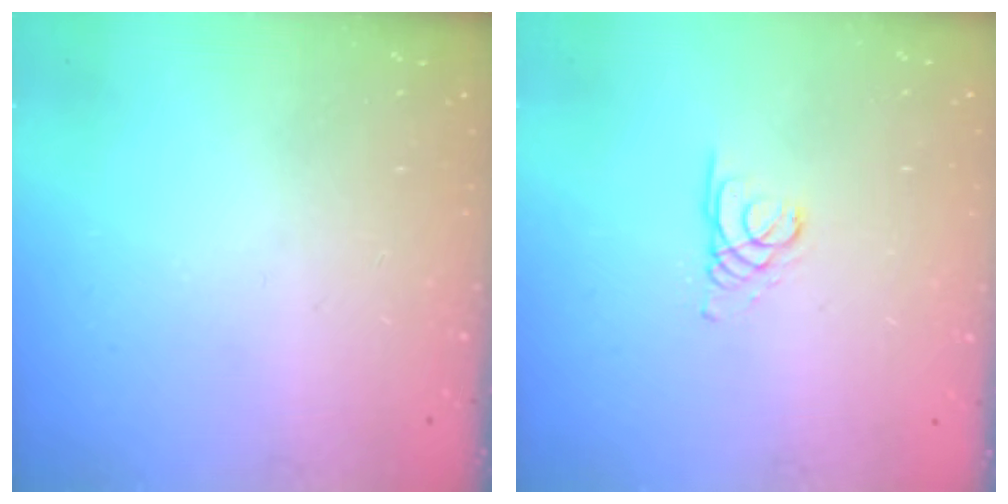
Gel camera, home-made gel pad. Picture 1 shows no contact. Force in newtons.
{"total": 1.4, "press": 1.3, "slide": 0.1}